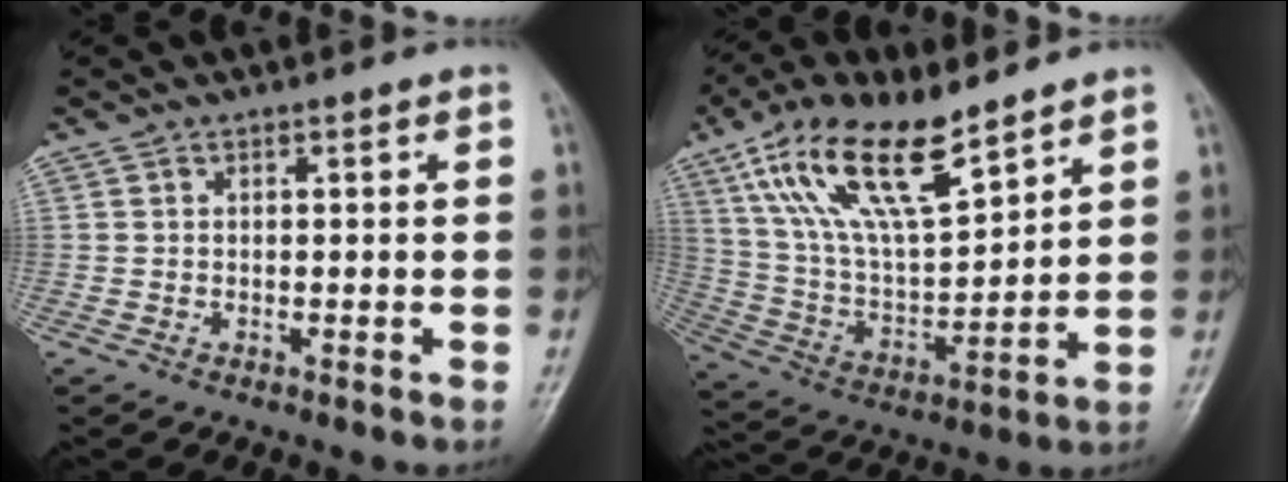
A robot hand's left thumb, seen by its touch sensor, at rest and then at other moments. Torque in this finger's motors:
{"motor_torque": [1.19, 1.20, 1.40, -1.37, 0.50]}